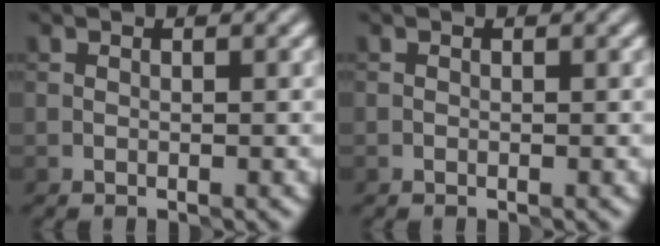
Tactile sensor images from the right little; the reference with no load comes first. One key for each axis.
{"total": 0.0}